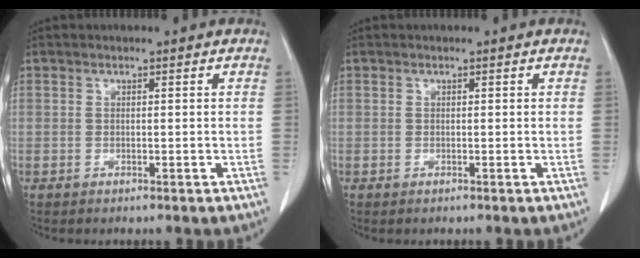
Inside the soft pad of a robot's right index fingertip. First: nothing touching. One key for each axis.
{"total": 0.0}